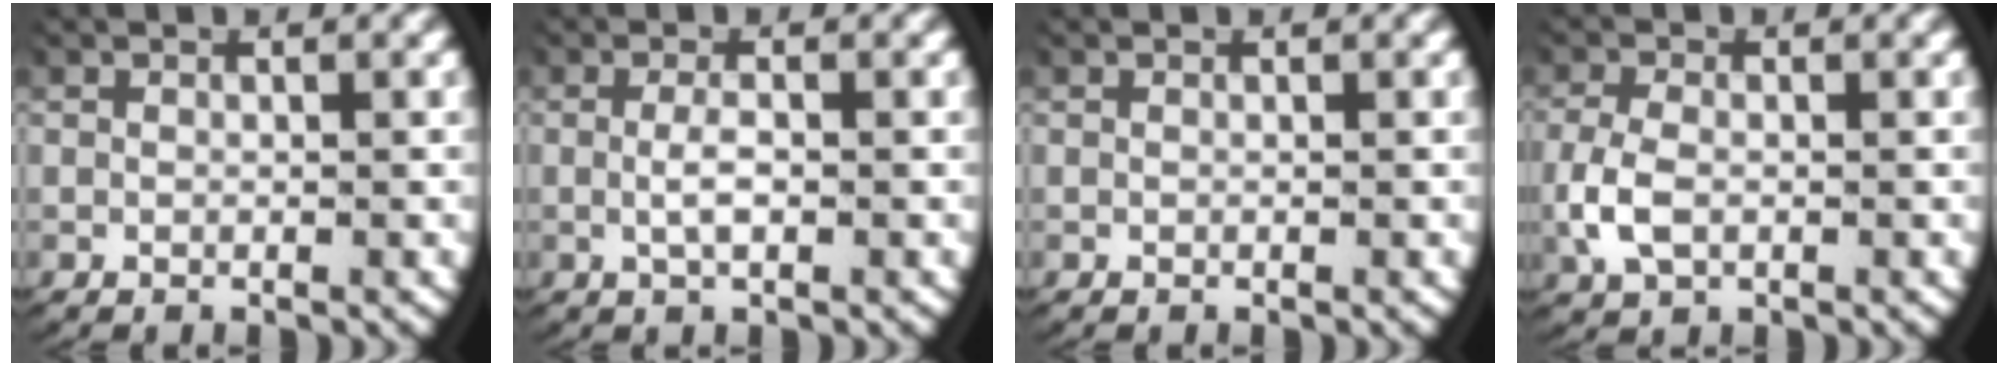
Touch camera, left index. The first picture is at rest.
{"total": 1.7, "force": [-0.4, 0.5, 1.6], "torque": [-0.041, -0.007, -0.004]}
{"total": 0.0}
{"total": 3.0, "force": [-0.5, 2.0, 2.1], "torque": [-0.066, -0.008, -0.003]}